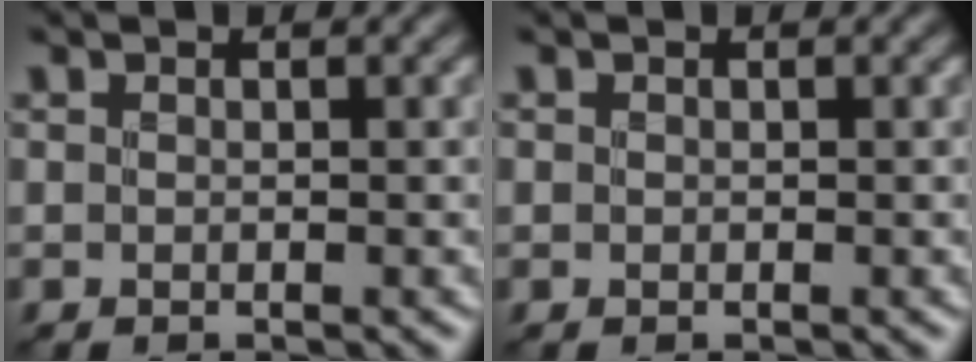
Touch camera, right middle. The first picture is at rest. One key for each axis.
{"total": 0.0}